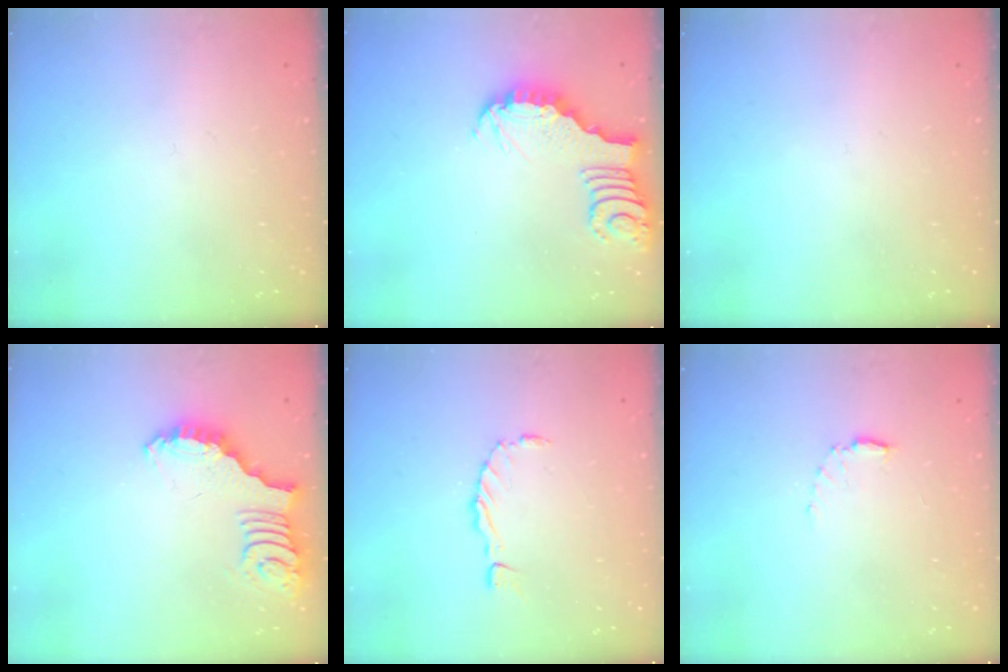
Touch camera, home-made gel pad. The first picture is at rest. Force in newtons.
{"total": 3.1, "press": 3.1, "slide": 0.1}
{"total": 0.0}
{"total": 2.6, "press": 2.6, "slide": 0.5}
{"total": 0.0}
{"total": 4.7, "press": 4.7, "slide": 0.6}